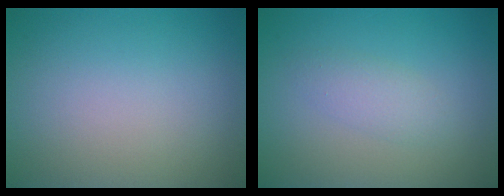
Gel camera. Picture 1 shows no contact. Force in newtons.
{"total": 1.8, "press": 1.8, "slide": 0.0}